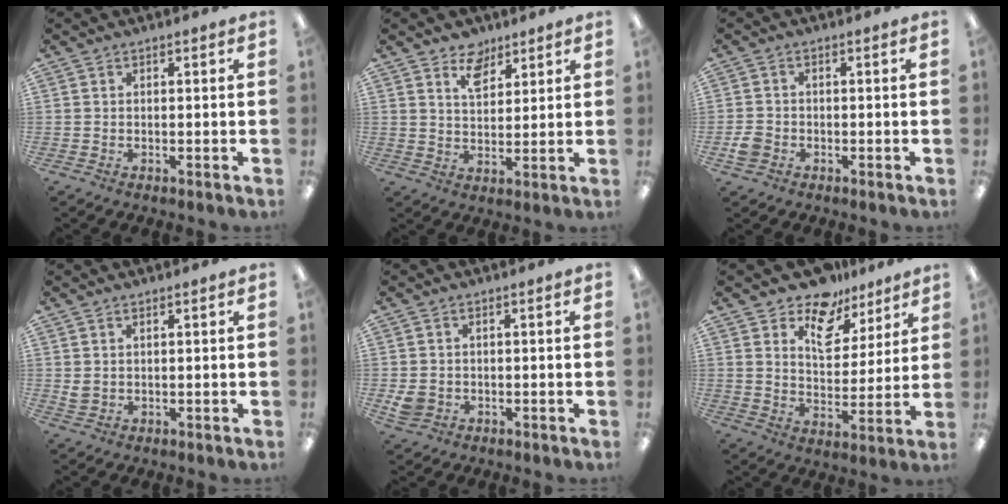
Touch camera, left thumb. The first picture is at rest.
{"total": 6.7, "force": [4.8, 3.9, 2.4], "torque": [-0.032, -0.022, 0.085]}
{"total": 3.1, "force": [-1.6, 2.3, 1.2], "torque": [-0.023, 0.003, -0.031]}
{"total": 1.6, "force": [0.7, 1.2, 0.8], "torque": [-0.017, 0.000, 0.013]}
{"total": 2.9, "force": [-0.6, 2.5, 1.4], "torque": [-0.022, -0.003, -0.012]}
{"total": 12.1, "force": [9.0, 6.7, 4.7], "torque": [-0.073, -0.057, 0.165]}